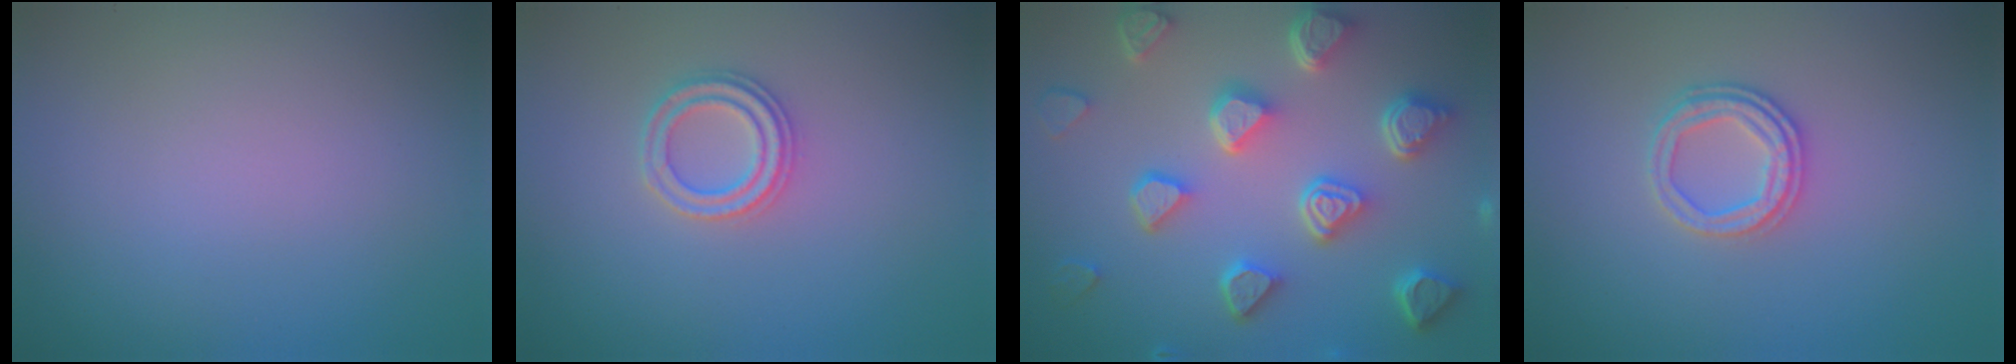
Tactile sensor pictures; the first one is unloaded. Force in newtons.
{"total": 2.3, "press": 2.3, "slide": 0.4}
{"total": 7.3, "press": 5.8, "slide": 4.5}
{"total": 2.5, "press": 2.4, "slide": 0.8}